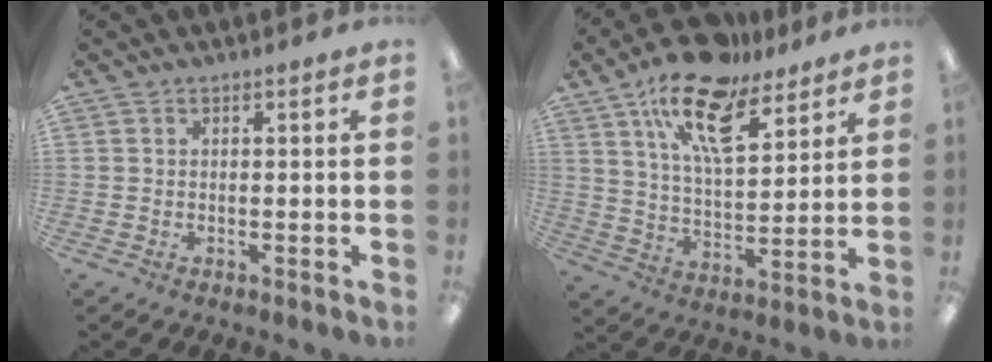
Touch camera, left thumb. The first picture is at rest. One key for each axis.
{"total": 17.9, "fx": 12.0, "fy": 7.5, "fz": 11.0, "tx": -0.191, "ty": -0.058, "tz": 0.210}